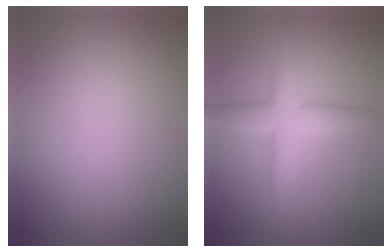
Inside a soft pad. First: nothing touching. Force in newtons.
{"total": 4.1, "press": 4.1, "slide": 0.1}